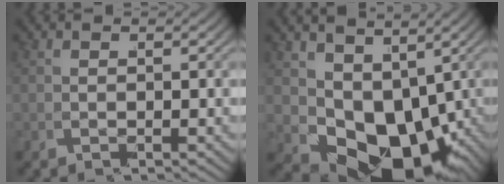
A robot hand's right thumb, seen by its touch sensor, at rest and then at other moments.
{"total": 12.0, "force": [-2.6, 7.8, 8.7], "torque": [-0.164, -0.046, -0.018]}